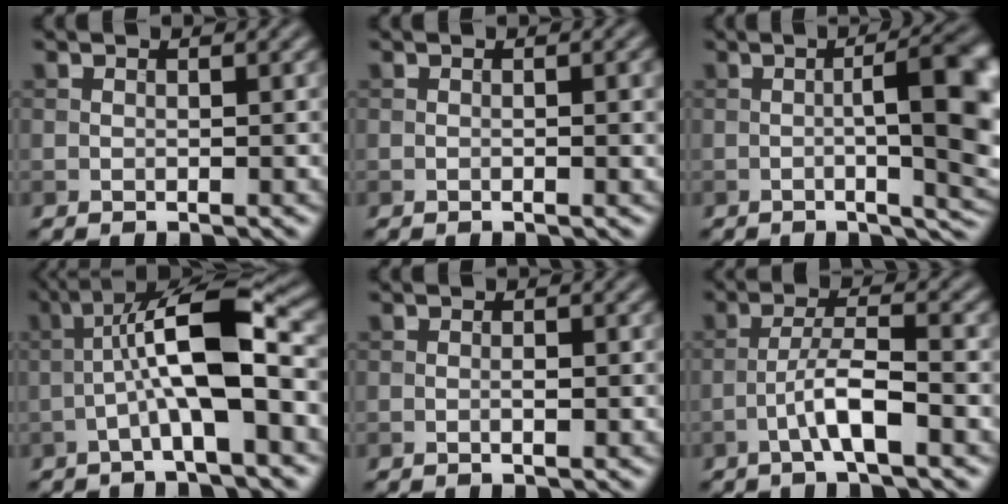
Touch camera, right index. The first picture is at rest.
{"total": 1.3, "force": [-0.1, 0.2, 1.3], "torque": [-0.019, -0.002, -0.001]}
{"total": 11.5, "force": [-0.3, 3.4, 11.0], "torque": [-0.119, 0.003, -0.001]}
{"total": 8.3, "force": [-1.4, 1.7, 8.0], "torque": [-0.133, 0.030, -0.033]}
{"total": 0.7, "force": [-0.2, 0.1, 0.7], "torque": [-0.013, -0.001, -0.004]}
{"total": 4.1, "force": [-1.9, 0.6, 3.6], "torque": [-0.067, 0.015, -0.042]}